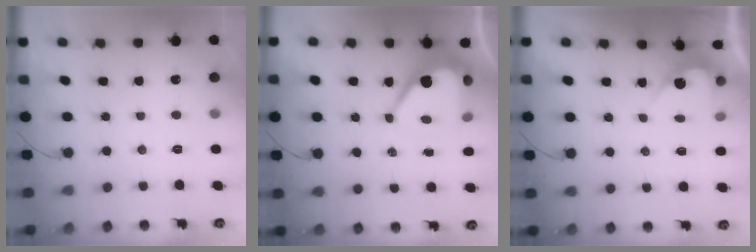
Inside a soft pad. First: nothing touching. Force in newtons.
{"total": 9.4, "press": 9.4, "slide": 0.7}
{"total": 3.3, "press": 3.3, "slide": 0.1}